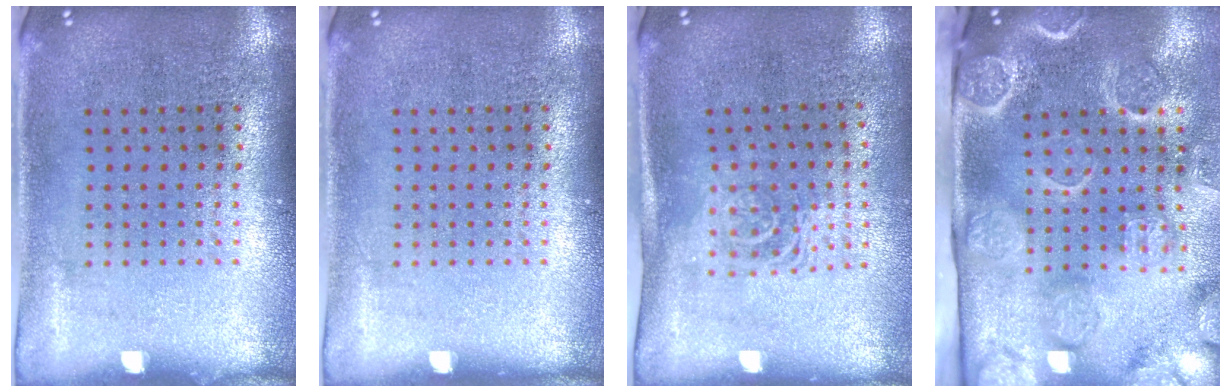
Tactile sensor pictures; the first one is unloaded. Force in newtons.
{"total": 0.0}
{"total": 1.7, "press": 1.3, "slide": 1.1}
{"total": 4.3, "press": 3.4, "slide": 2.7}